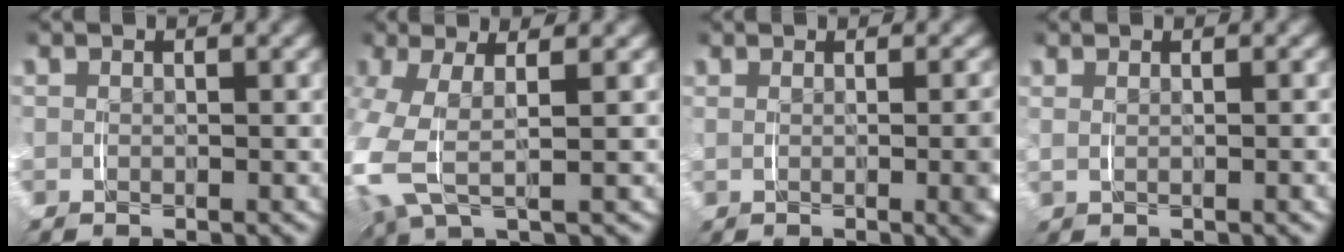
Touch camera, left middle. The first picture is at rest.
{"total": 8.0, "force": [0.2, 5.4, 5.9], "torque": [-0.153, -0.005, 0.002]}
{"total": 3.7, "force": [0.3, 0.6, 3.6], "torque": [-0.031, 0.006, 0.002]}
{"total": 1.3, "force": [0.4, 0.0, 1.2], "torque": [-0.024, 0.004, 0.009]}